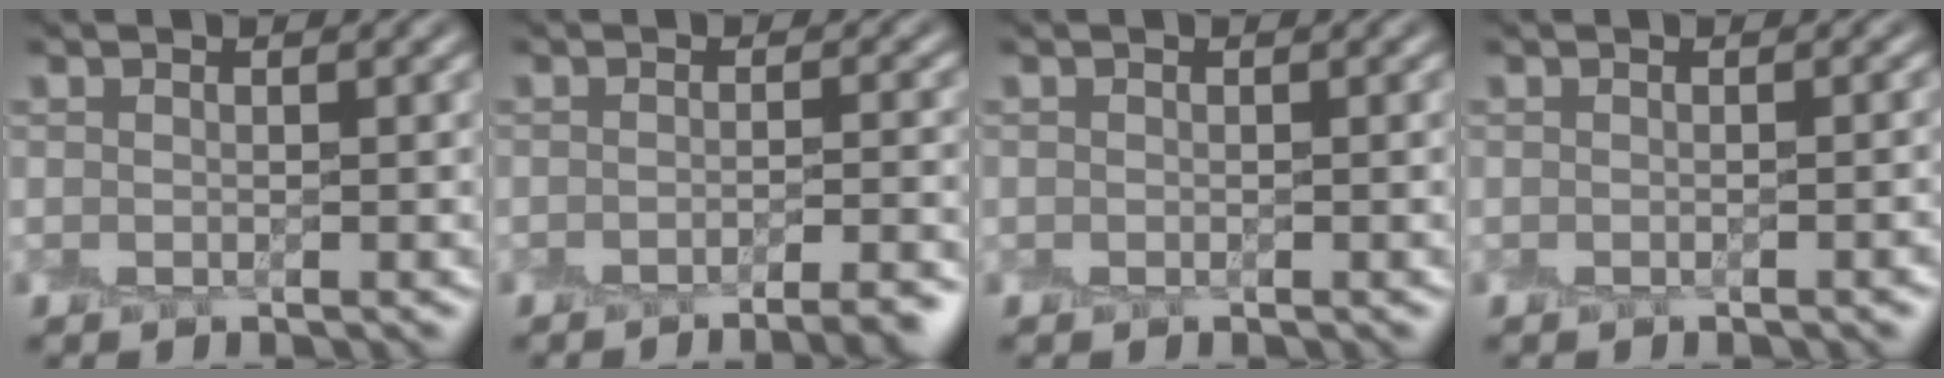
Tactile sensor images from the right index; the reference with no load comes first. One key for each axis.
{"total": 4.2, "fx": -3.4, "fy": 0.7, "fz": 2.4, "tx": -0.025, "ty": -0.008, "tz": -0.041}
{"total": 0.0}
{"total": 1.3, "fx": -1.0, "fy": 0.2, "fz": 0.9, "tx": -0.008, "ty": -0.003, "tz": -0.012}